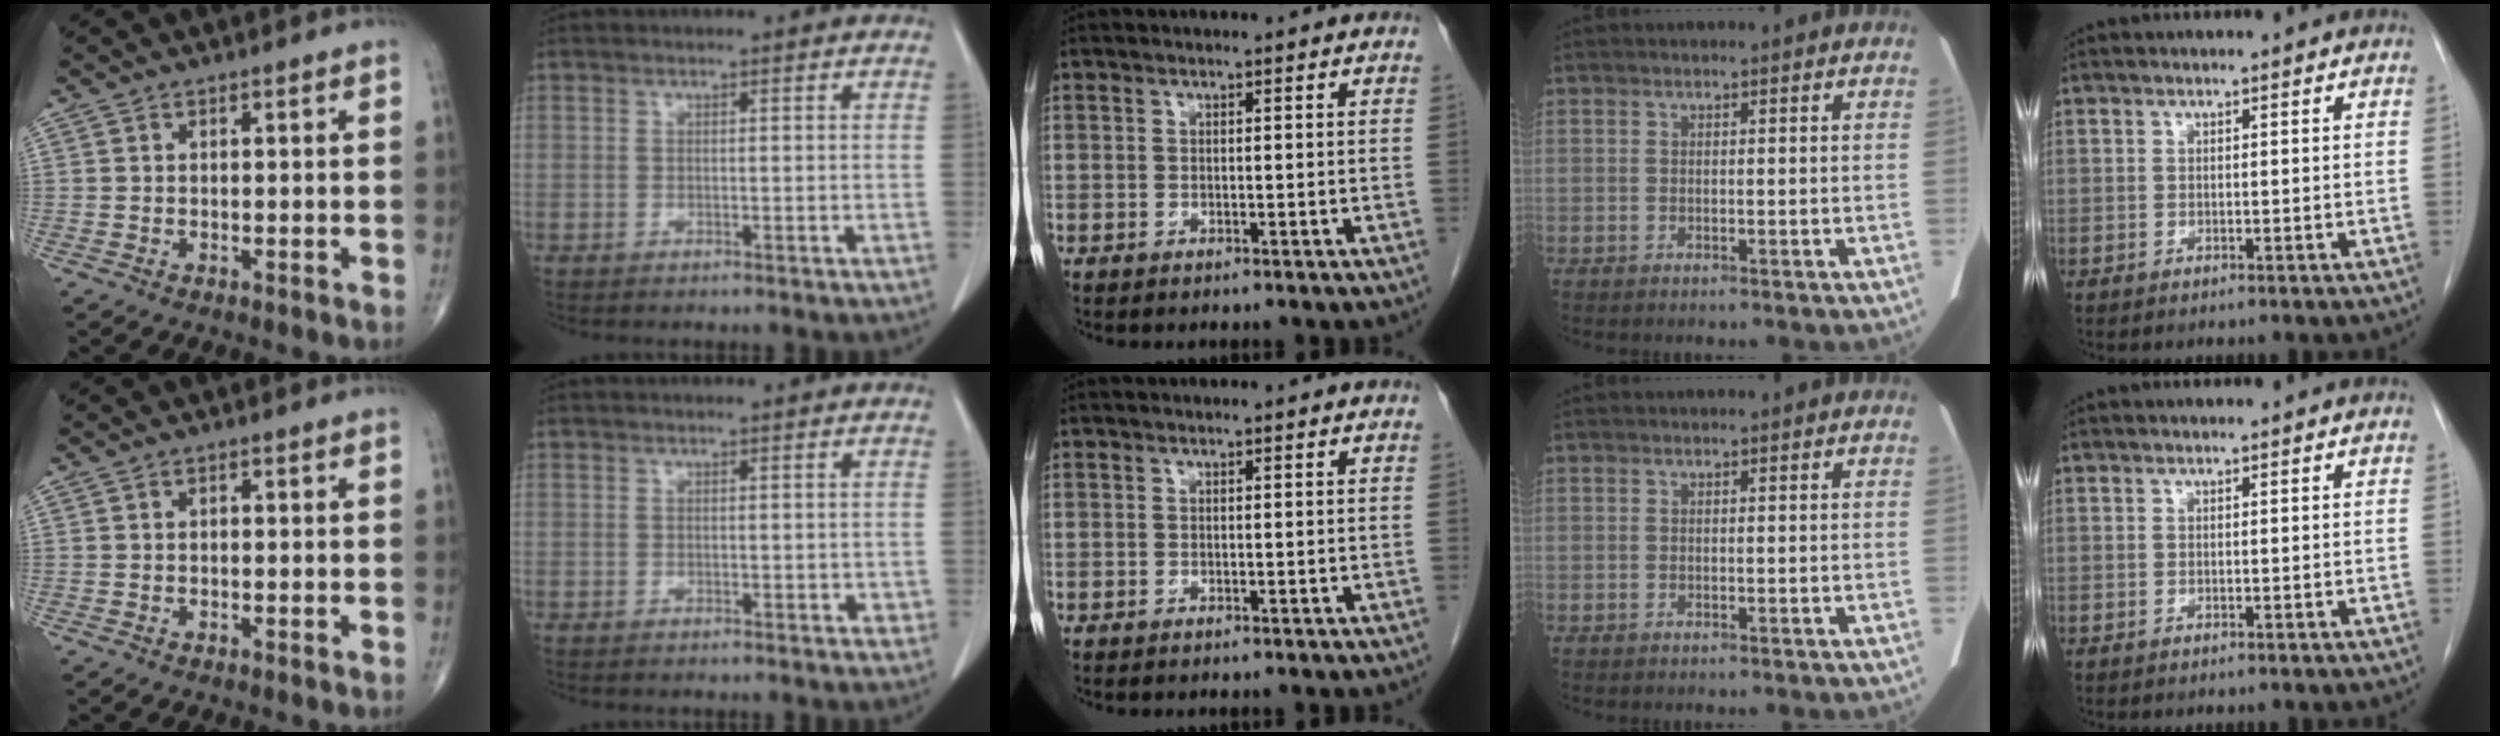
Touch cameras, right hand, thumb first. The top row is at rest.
{"thumb": {"total": 0.8, "force": [0.1, 0.5, 0.6], "torque": [-0.011, 0.003, 0.001]}, "index": {"total": 1.4, "force": [0.0, 0.7, 1.2], "torque": [-0.014, -0.002, 0.002]}}